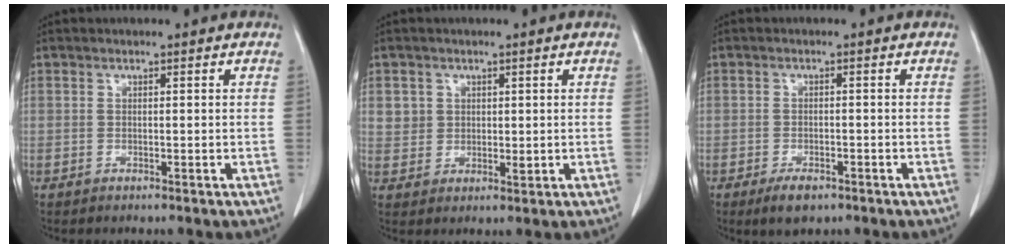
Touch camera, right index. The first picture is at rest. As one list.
[{"total": 3.5, "force": [1.3, 3.1, 0.7], "torque": [-0.005, -0.005, 0.026]}, {"total": 3.6, "force": [-2.3, 1.6, 2.2], "torque": [-0.041, -0.004, -0.032]}]